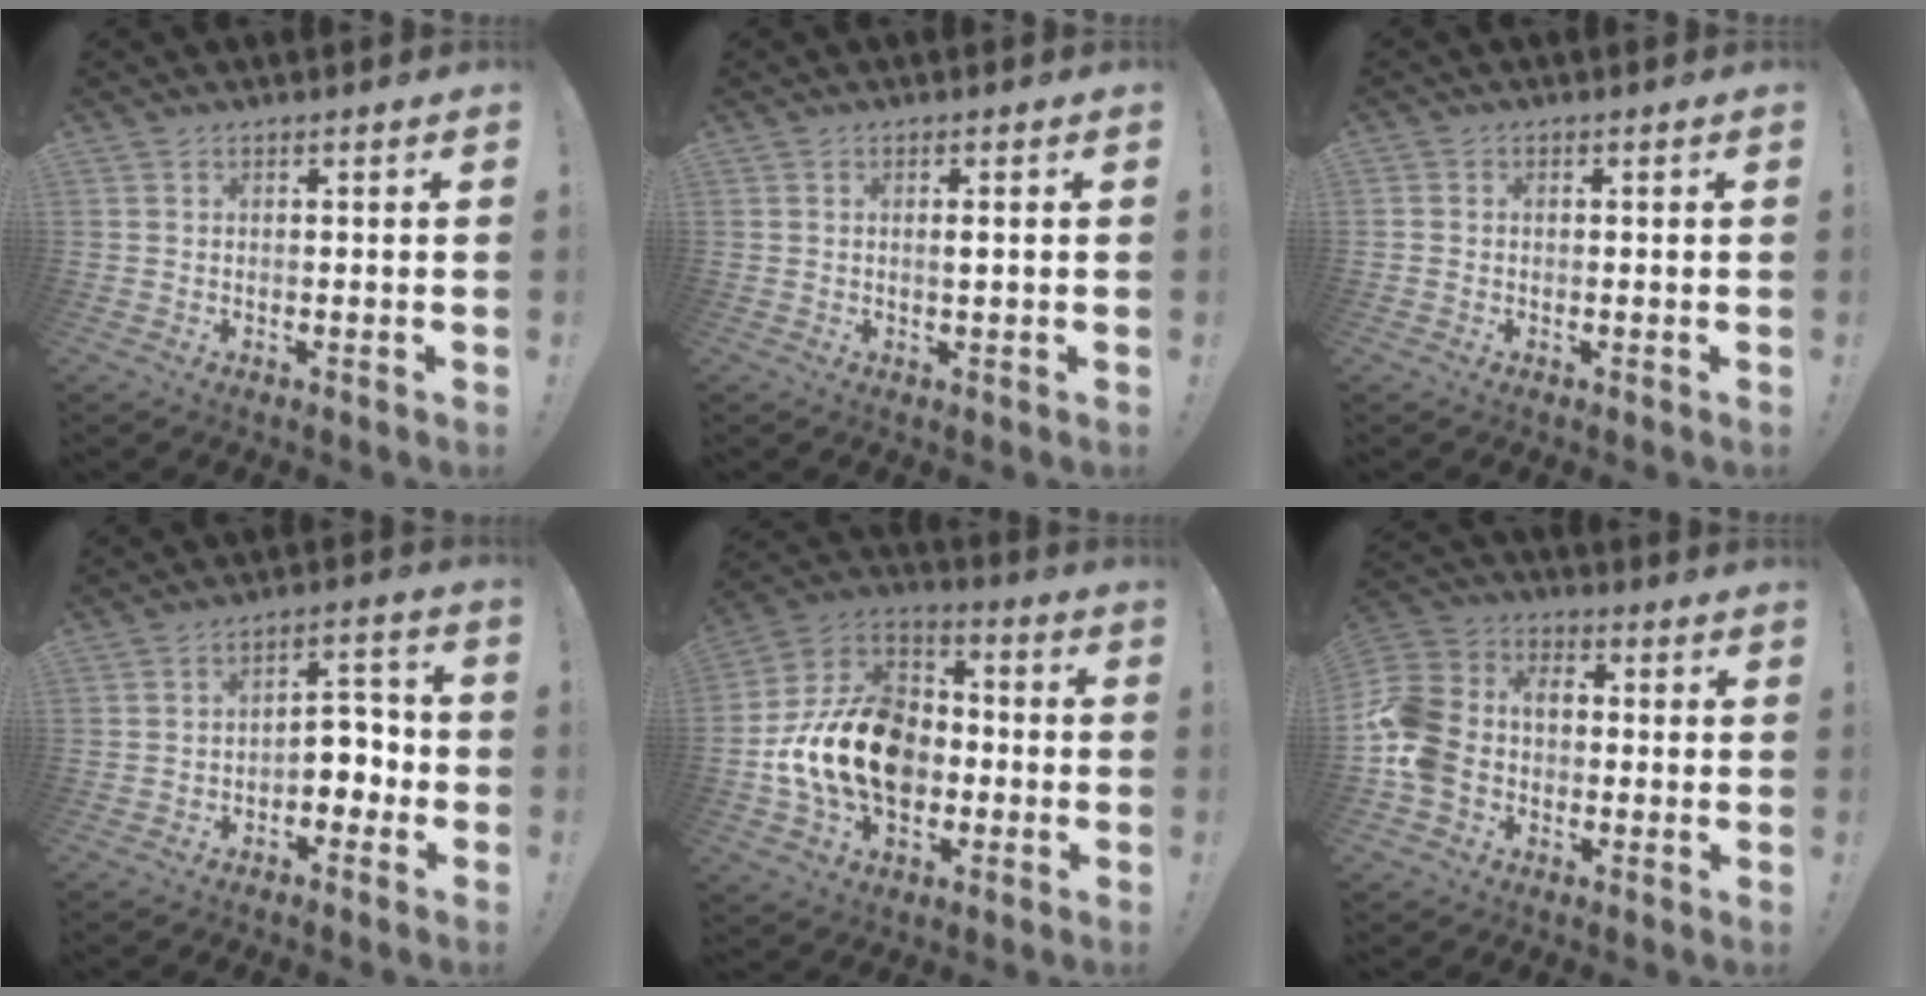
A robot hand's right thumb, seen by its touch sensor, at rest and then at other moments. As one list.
[{"total": 1.2, "force": [0.2, 0.1, 1.2], "torque": [-0.008, -0.007, -0.001]}, {"total": 1.1, "force": [-0.3, 1.0, 0.3], "torque": [-0.011, 0.007, -0.004]}, {"total": 6.4, "force": [-2.5, 4.6, 3.7], "torque": [-0.046, 0.014, -0.040]}, {"total": 20.8, "force": [-3.5, 15.2, 13.6], "torque": [-0.240, 0.032, -0.049]}, {"total": 13.1, "force": [-2.2, 10.9, 6.9], "torque": [-0.157, 0.028, -0.037]}]